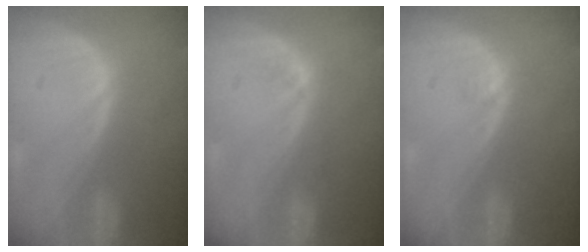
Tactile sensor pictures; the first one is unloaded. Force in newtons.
{"total": 1.7, "press": 1.5, "slide": 0.8}
{"total": 0.5, "press": 0.5, "slide": 0.2}